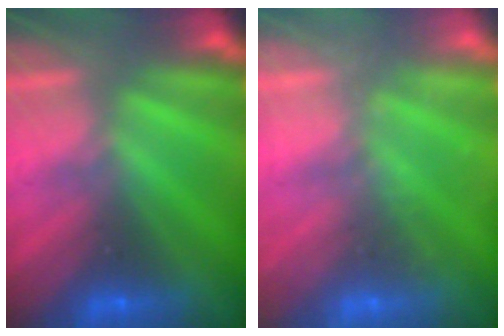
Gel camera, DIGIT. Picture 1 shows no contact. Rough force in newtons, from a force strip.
{"total": 1.9}